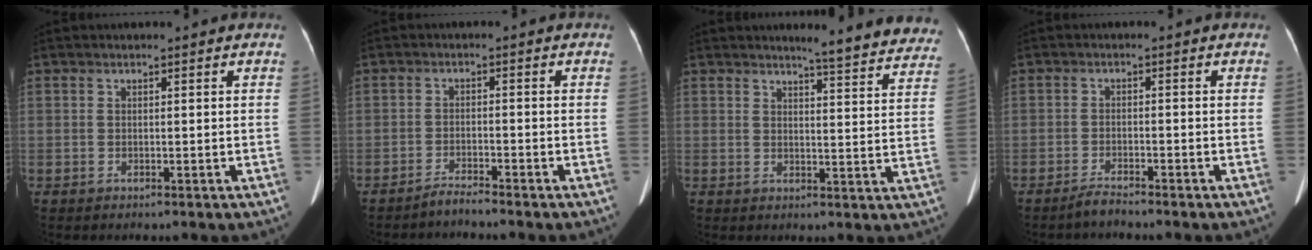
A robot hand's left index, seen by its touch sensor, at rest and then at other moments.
{"total": 2.2, "force": [-2.1, -0.5, 0.3], "torque": [-0.009, -0.008, -0.041]}
{"total": 13.0, "force": [12.3, 1.1, 4.3], "torque": [-0.031, -0.047, 0.119]}
{"total": 2.1, "force": [-2.0, -0.2, 0.5], "torque": [-0.018, -0.007, -0.037]}